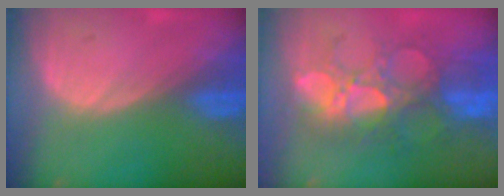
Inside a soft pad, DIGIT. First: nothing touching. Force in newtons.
{"total": 10.3, "press": 9.3, "slide": 4.4}